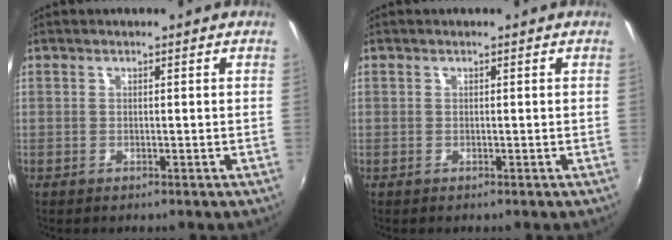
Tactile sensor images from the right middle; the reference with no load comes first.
{"total": 0.0}